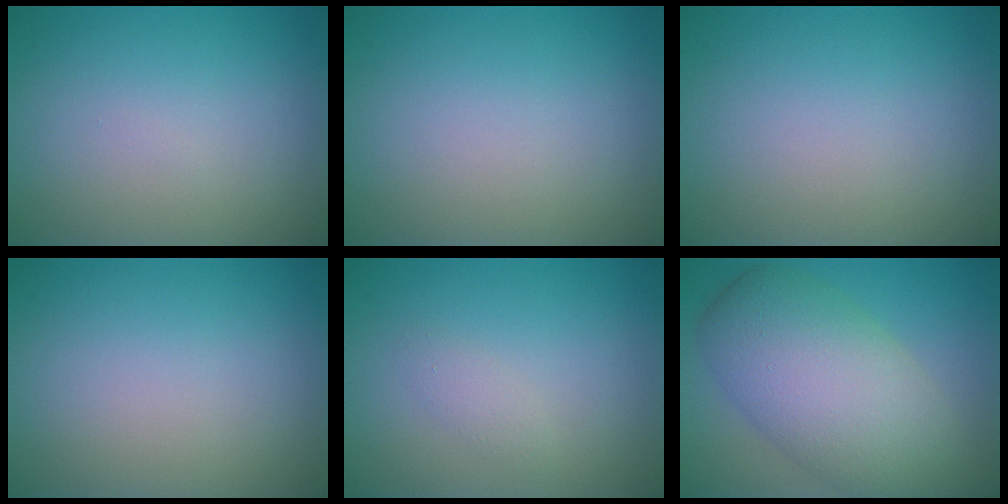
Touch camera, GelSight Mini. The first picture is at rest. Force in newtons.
{"total": 0.0}
{"total": 0.0}
{"total": 0.0}
{"total": 1.0, "press": 1.0, "slide": 0.1}
{"total": 9.7, "press": 9.7, "slide": 0.6}